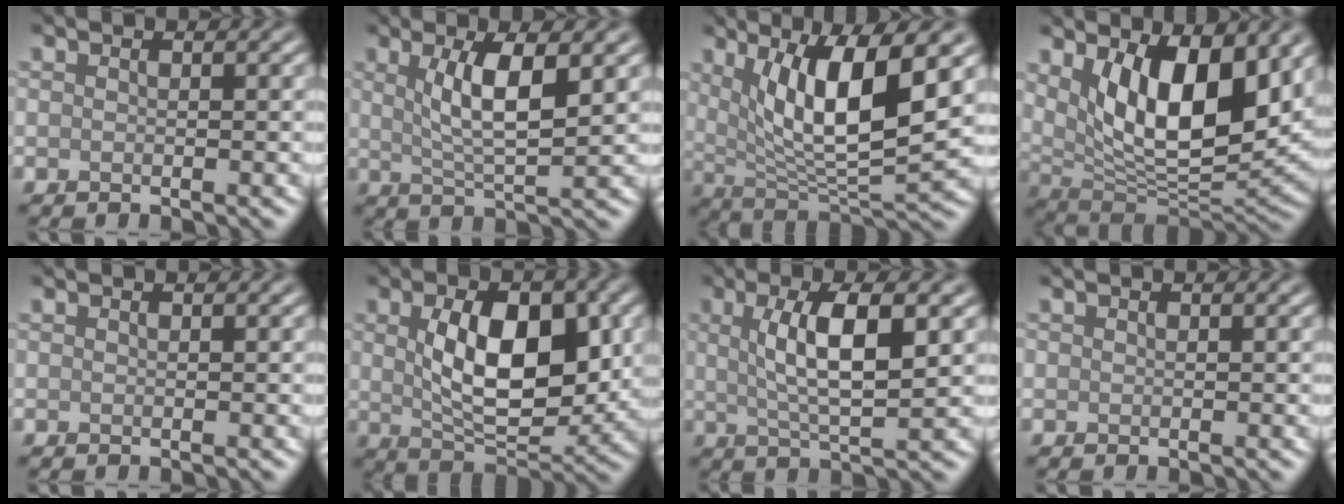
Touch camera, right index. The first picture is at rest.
{"total": 5.3, "force": [1.6, 1.3, 4.8], "torque": [-0.090, -0.005, 0.031]}
{"total": 8.6, "force": [2.9, 2.4, 7.8], "torque": [-0.133, -0.022, 0.060]}
{"total": 10.1, "force": [3.3, 4.5, 8.4], "torque": [-0.136, -0.029, 0.065]}
{"total": 0.0}
{"total": 9.0, "force": [1.1, 4.7, 7.6], "torque": [-0.133, -0.007, 0.027]}
{"total": 6.8, "force": [1.5, 1.7, 6.4], "torque": [-0.108, 0.004, 0.028]}
{"total": 0.0}